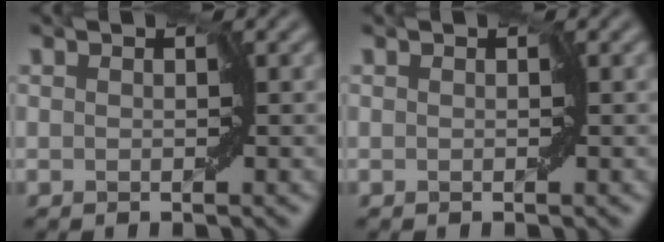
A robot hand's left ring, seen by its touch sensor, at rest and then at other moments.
{"total": 0.0}